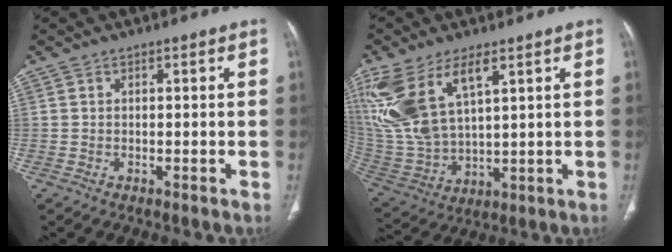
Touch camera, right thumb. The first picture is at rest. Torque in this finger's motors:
{"motor_torque": [1.14, 3.67, 1.67, 1.10, 0.23]}